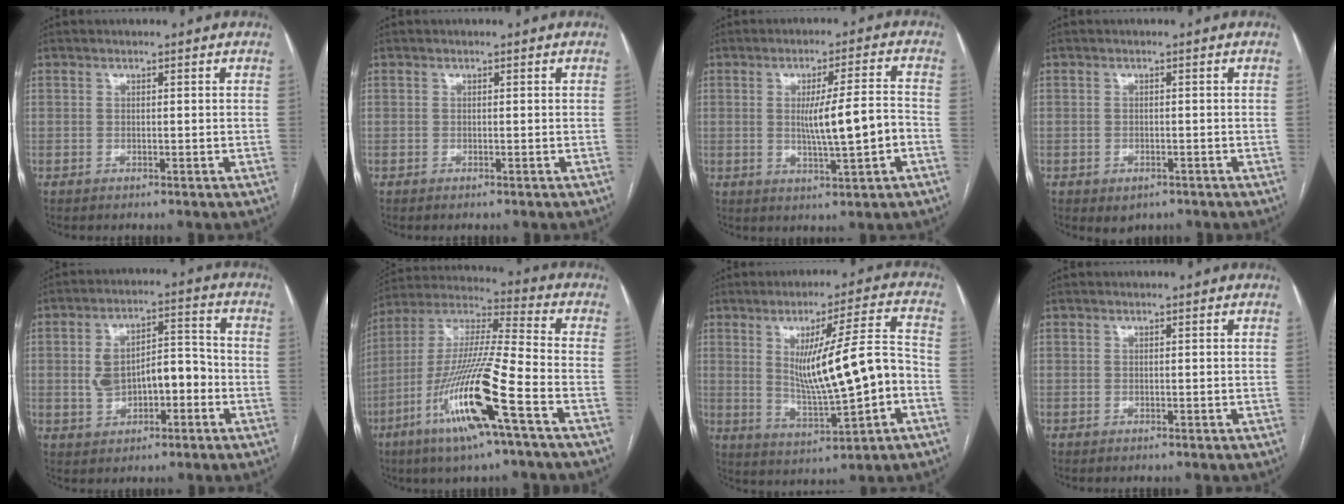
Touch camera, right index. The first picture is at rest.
{"total": 0.0}
{"total": 8.3, "force": [-1.1, 0.2, 8.2], "torque": [-0.134, 0.004, -0.013]}
{"total": 2.3, "force": [-1.3, 1.6, 1.0], "torque": [-0.010, 0.000, -0.006]}
{"total": 9.5, "force": [-1.6, 4.9, 7.9], "torque": [-0.140, 0.034, -0.016]}
{"total": 16.4, "force": [-7.2, 0.6, 14.7], "torque": [-0.295, -0.015, -0.135]}
{"total": 13.4, "force": [-0.8, 1.1, 13.4], "torque": [-0.216, 0.003, -0.001]}
{"total": 0.0}